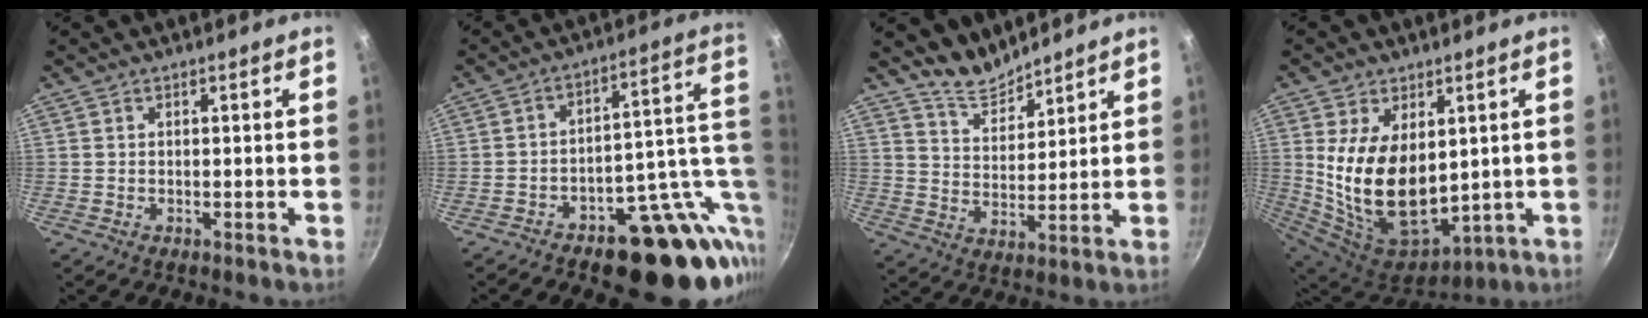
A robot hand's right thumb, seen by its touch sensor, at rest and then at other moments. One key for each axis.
{"total": 19.6, "fx": -5.6, "fy": 10.5, "fz": 15.6, "tx": -0.141, "ty": 0.037, "tz": -0.071}
{"total": 7.1, "fx": 6.7, "fy": 2.0, "fz": 1.1, "tx": -0.008, "ty": -0.058, "tz": 0.128}
{"total": 18.6, "fx": 2.2, "fy": 11.6, "fz": 14.5, "tx": -0.250, "ty": -0.037, "tz": 0.067}